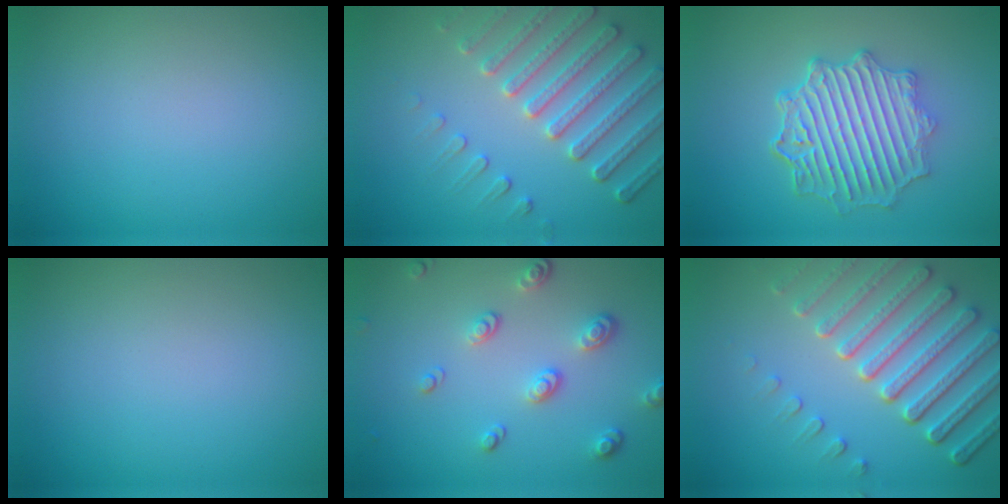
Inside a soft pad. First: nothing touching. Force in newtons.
{"total": 5.2, "press": 4.7, "slide": 2.2}
{"total": 6.1, "press": 5.1, "slide": 3.3}
{"total": 0.0}
{"total": 3.3, "press": 2.6, "slide": 2.1}
{"total": 7.1, "press": 5.4, "slide": 4.6}